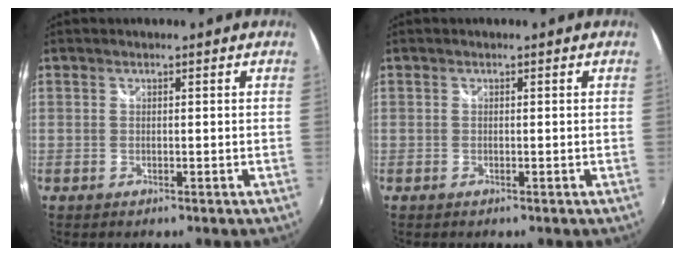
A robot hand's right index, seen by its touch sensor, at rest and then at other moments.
{"total": 0.0}